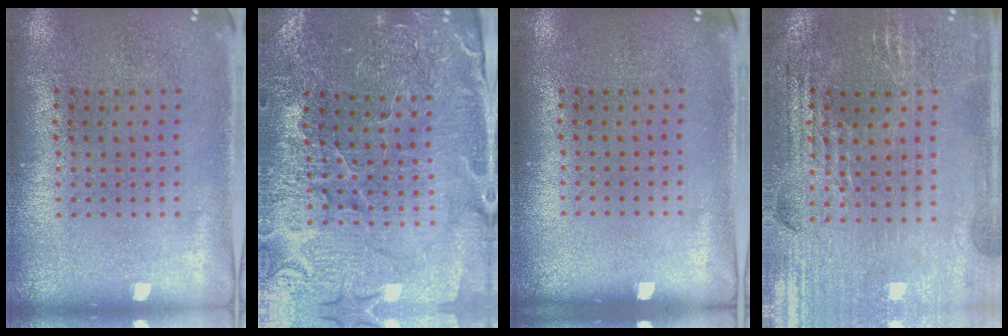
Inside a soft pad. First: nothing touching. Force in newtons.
{"total": 3.5, "press": 3.5, "slide": 0.2}
{"total": 0.0}
{"total": 2.9, "press": 2.9, "slide": 0.5}